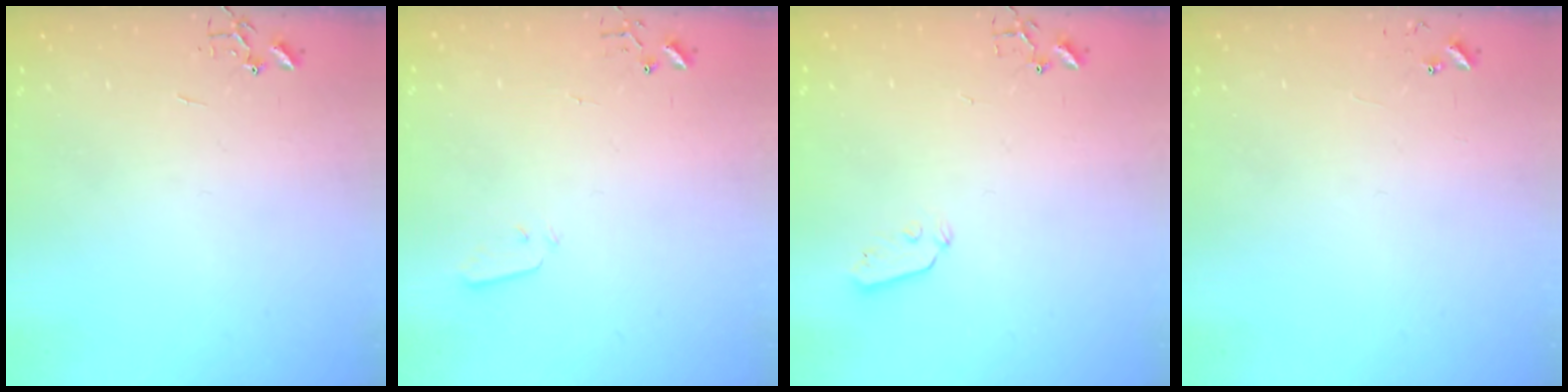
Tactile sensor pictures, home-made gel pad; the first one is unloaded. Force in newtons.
{"total": 2.2, "press": 2.2, "slide": 0.4}
{"total": 3.3, "press": 3.3, "slide": 0.5}
{"total": 5.5, "press": 5.5, "slide": 0.4}